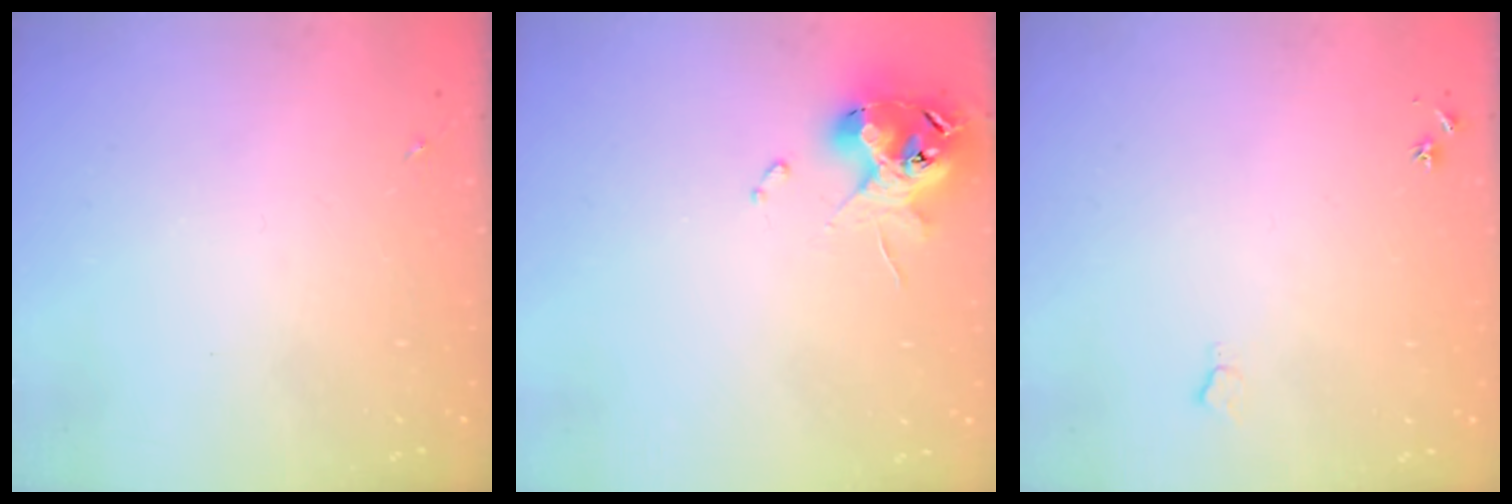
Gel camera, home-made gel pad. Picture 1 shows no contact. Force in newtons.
{"total": 12.6, "press": 12.5, "slide": 1.7}
{"total": 5.6, "press": 5.5, "slide": 0.7}